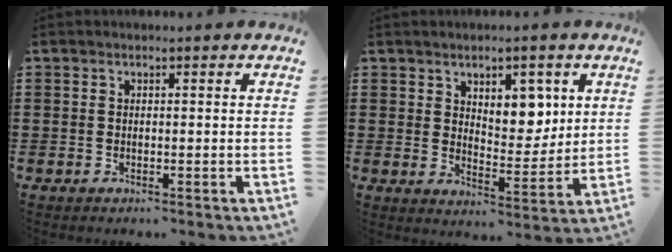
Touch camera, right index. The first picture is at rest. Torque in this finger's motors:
{"motor_torque": [0.20, 0.18, 0.42, 0.02]}